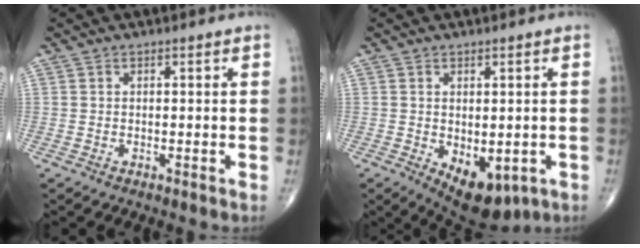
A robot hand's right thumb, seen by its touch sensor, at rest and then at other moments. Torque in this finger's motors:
{"motor_torque": [-0.58, 0.25, -0.27, -0.19, 0.06]}